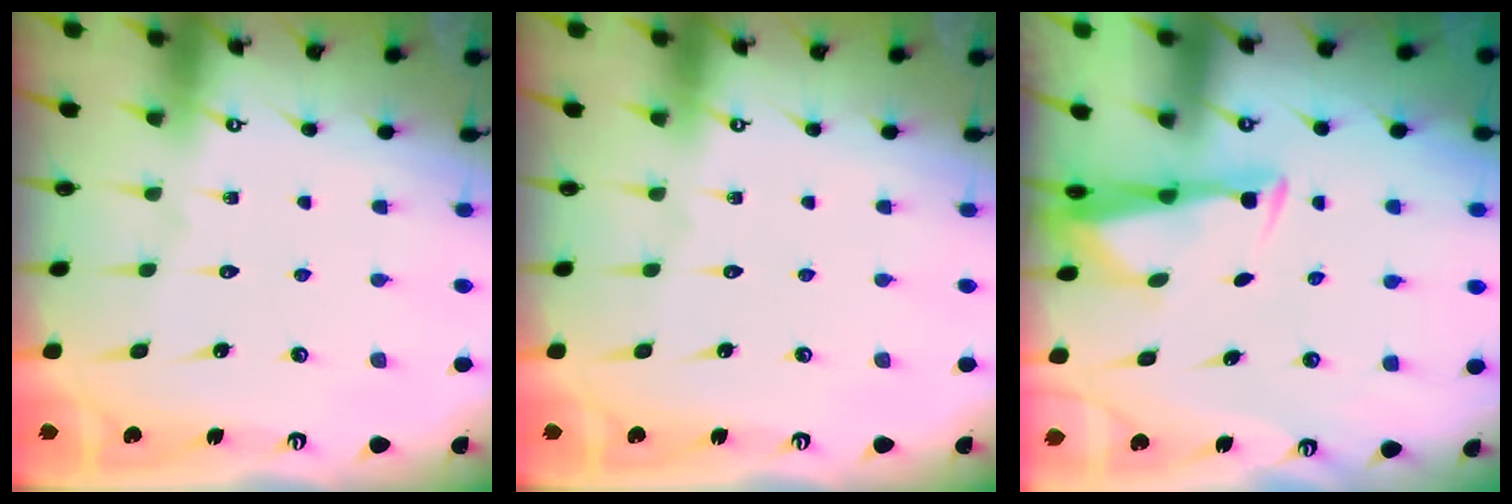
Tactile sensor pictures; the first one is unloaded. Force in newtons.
{"total": 0.0}
{"total": 3.0, "press": 2.9, "slide": 0.8}